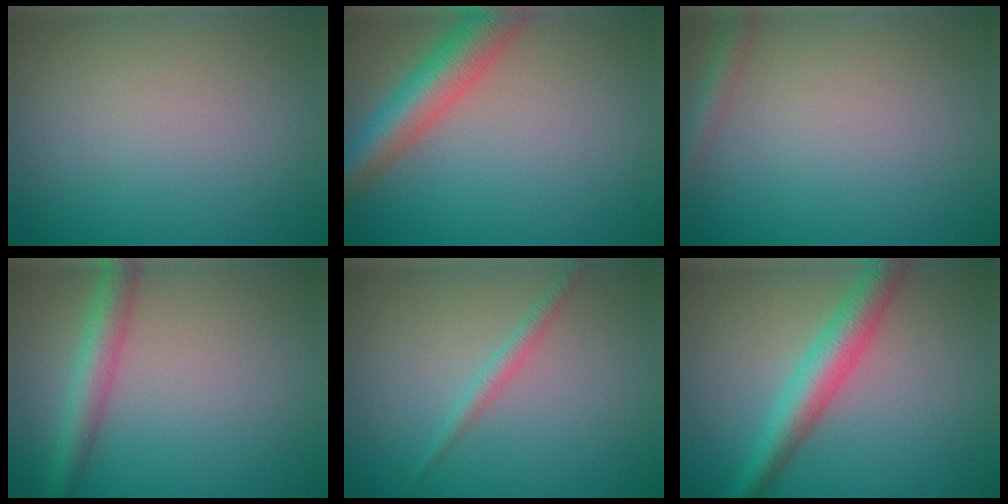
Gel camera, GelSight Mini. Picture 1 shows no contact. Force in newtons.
{"total": 5.8, "press": 5.8, "slide": 0.4}
{"total": 1.7, "press": 1.7, "slide": 0.1}
{"total": 3.7, "press": 3.7, "slide": 0.2}
{"total": 1.4, "press": 1.4, "slide": 0.0}
{"total": 4.5, "press": 4.5, "slide": 0.1}